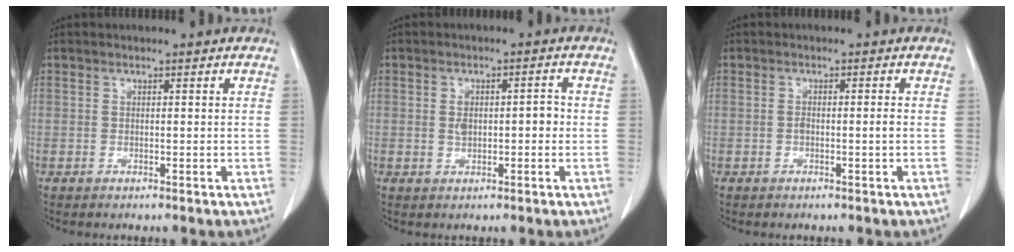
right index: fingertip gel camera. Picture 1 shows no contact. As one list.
[{"total": 3.8, "force": [-0.1, 1.9, 3.3], "torque": [-0.059, 0.012, 0.002]}, {"total": 1.5, "force": [-0.4, 0.2, 1.5], "torque": [-0.026, -0.001, -0.006]}]